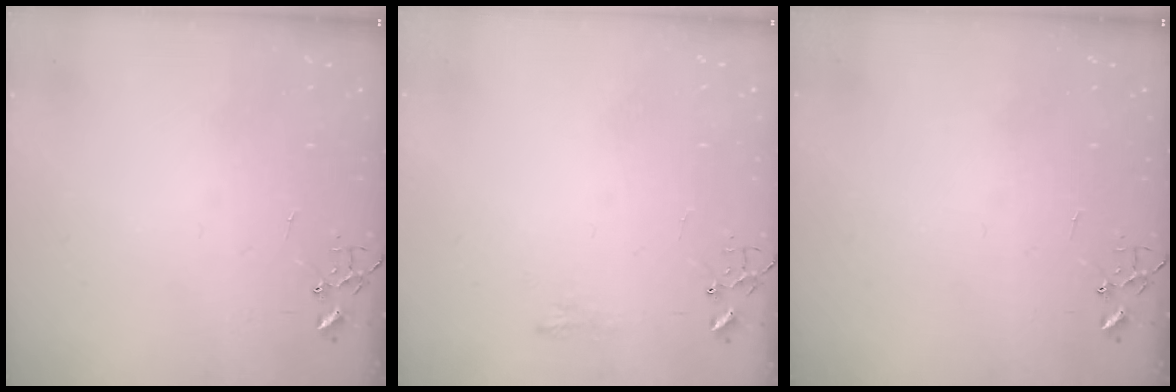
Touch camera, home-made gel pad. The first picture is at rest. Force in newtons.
{"total": 6.9, "press": 6.8, "slide": 0.7}
{"total": 0.0}